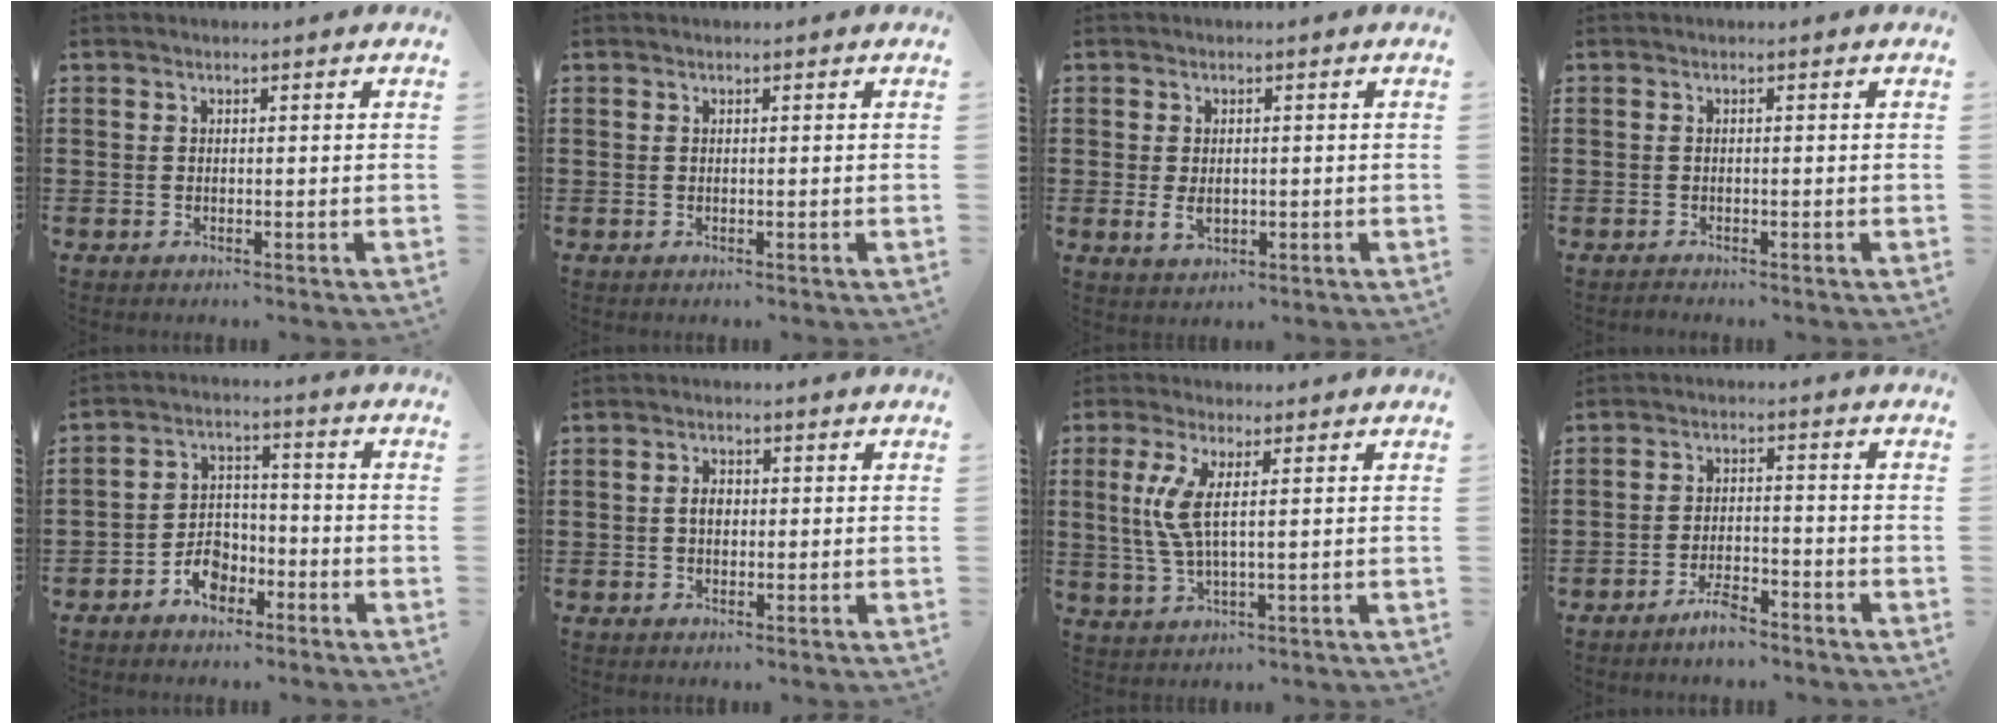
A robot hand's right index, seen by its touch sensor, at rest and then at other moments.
{"total": 0.0}
{"total": 2.4, "force": [-0.1, 1.5, 1.9], "torque": [-0.037, 0.001, -0.002]}
{"total": 0.5, "force": [-0.5, 0.1, 0.1], "torque": [-0.003, 0.000, -0.011]}
{"total": 5.9, "force": [-3.4, 3.8, 2.9], "torque": [-0.056, 0.017, -0.063]}
{"total": 2.3, "force": [0.0, 1.4, 1.7], "torque": [-0.034, 0.007, -0.001]}
{"total": 6.0, "force": [1.1, 1.4, 5.8], "torque": [-0.150, -0.015, 0.006]}
{"total": 4.5, "force": [-3.8, 1.1, 2.2], "torque": [-0.044, 0.008, -0.074]}